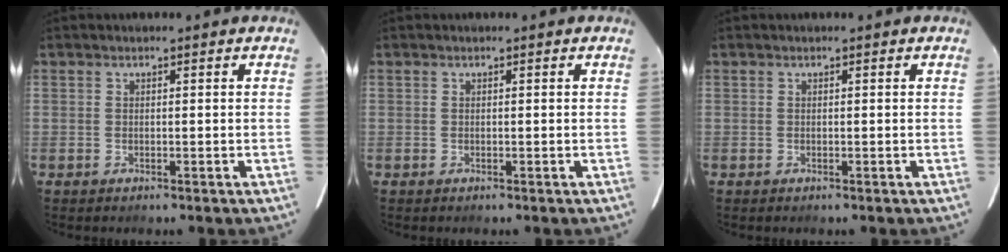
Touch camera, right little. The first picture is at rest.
{"total": 0.0}
{"total": 0.0}